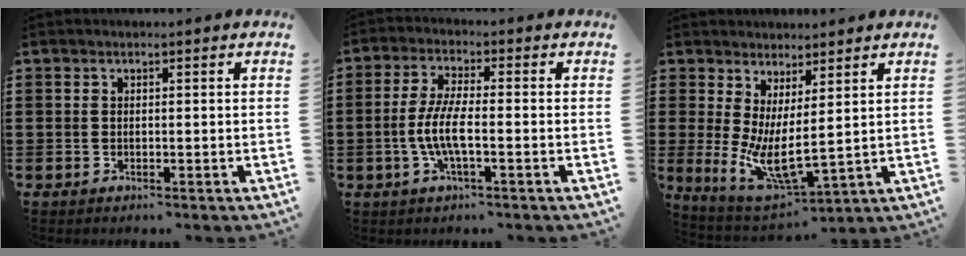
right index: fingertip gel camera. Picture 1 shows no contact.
{"total": 6.0, "force": [-1.7, 1.3, 5.6], "torque": [-0.133, -0.011, -0.042]}
{"total": 6.7, "force": [0.8, 1.9, 6.4], "torque": [-0.134, -0.038, 0.019]}